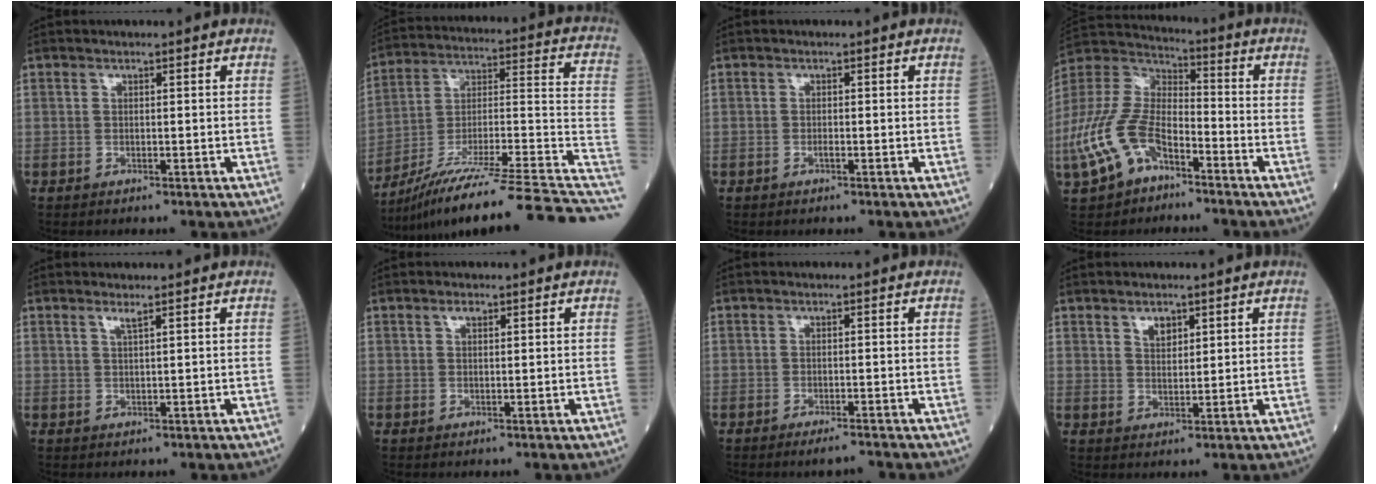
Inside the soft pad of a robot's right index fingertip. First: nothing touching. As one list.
[{"total": 27.9, "force": [-21.9, 0.4, 17.4], "torque": [-0.196, 0.002, -0.342]}, {"total": 0.5, "force": [-0.4, 0.1, 0.4], "torque": [-0.009, 0.001, -0.007]}, {"total": 14.0, "force": [-7.0, 7.0, 9.9], "torque": [-0.238, 0.006, -0.136]}, {"total": 1.1, "force": [0.8, -0.3, 0.8], "torque": [-0.022, -0.005, 0.016]}, {"total": 1.0, "force": [0.6, 0.4, 0.7], "torque": [-0.014, 0.002, 0.010]}, {"total": 2.4, "force": [-2.1, 0.0, 1.1], "torque": [-0.017, -0.004, -0.033]}, {"total": 2.6, "force": [1.6, 1.5, 1.4], "torque": [-0.024, 0.000, 0.031]}]